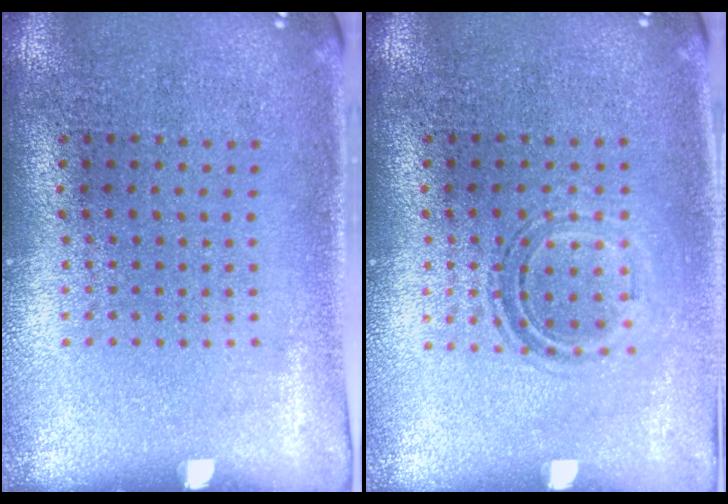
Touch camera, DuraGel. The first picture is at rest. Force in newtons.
{"total": 1.1, "press": 0.9, "slide": 0.5}